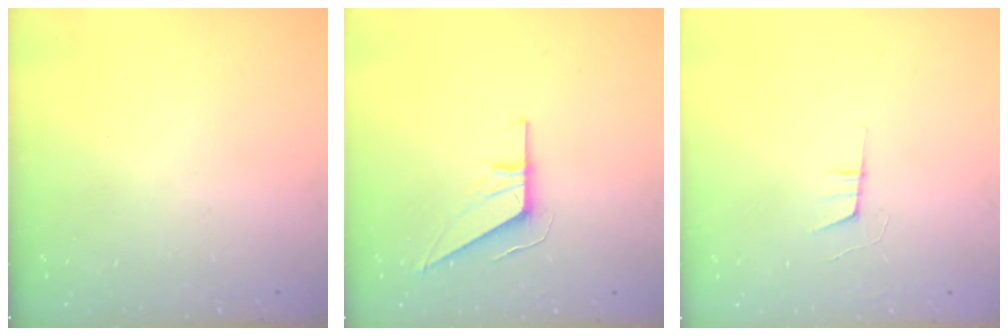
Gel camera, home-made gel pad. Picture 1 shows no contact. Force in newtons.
{"total": 9.2, "press": 9.1, "slide": 0.9}
{"total": 6.1, "press": 5.2, "slide": 3.1}